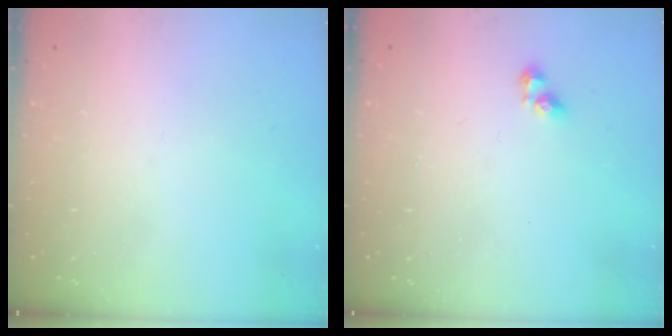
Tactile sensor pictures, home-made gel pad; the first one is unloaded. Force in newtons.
{"total": 2.8, "press": 2.8, "slide": 0.4}